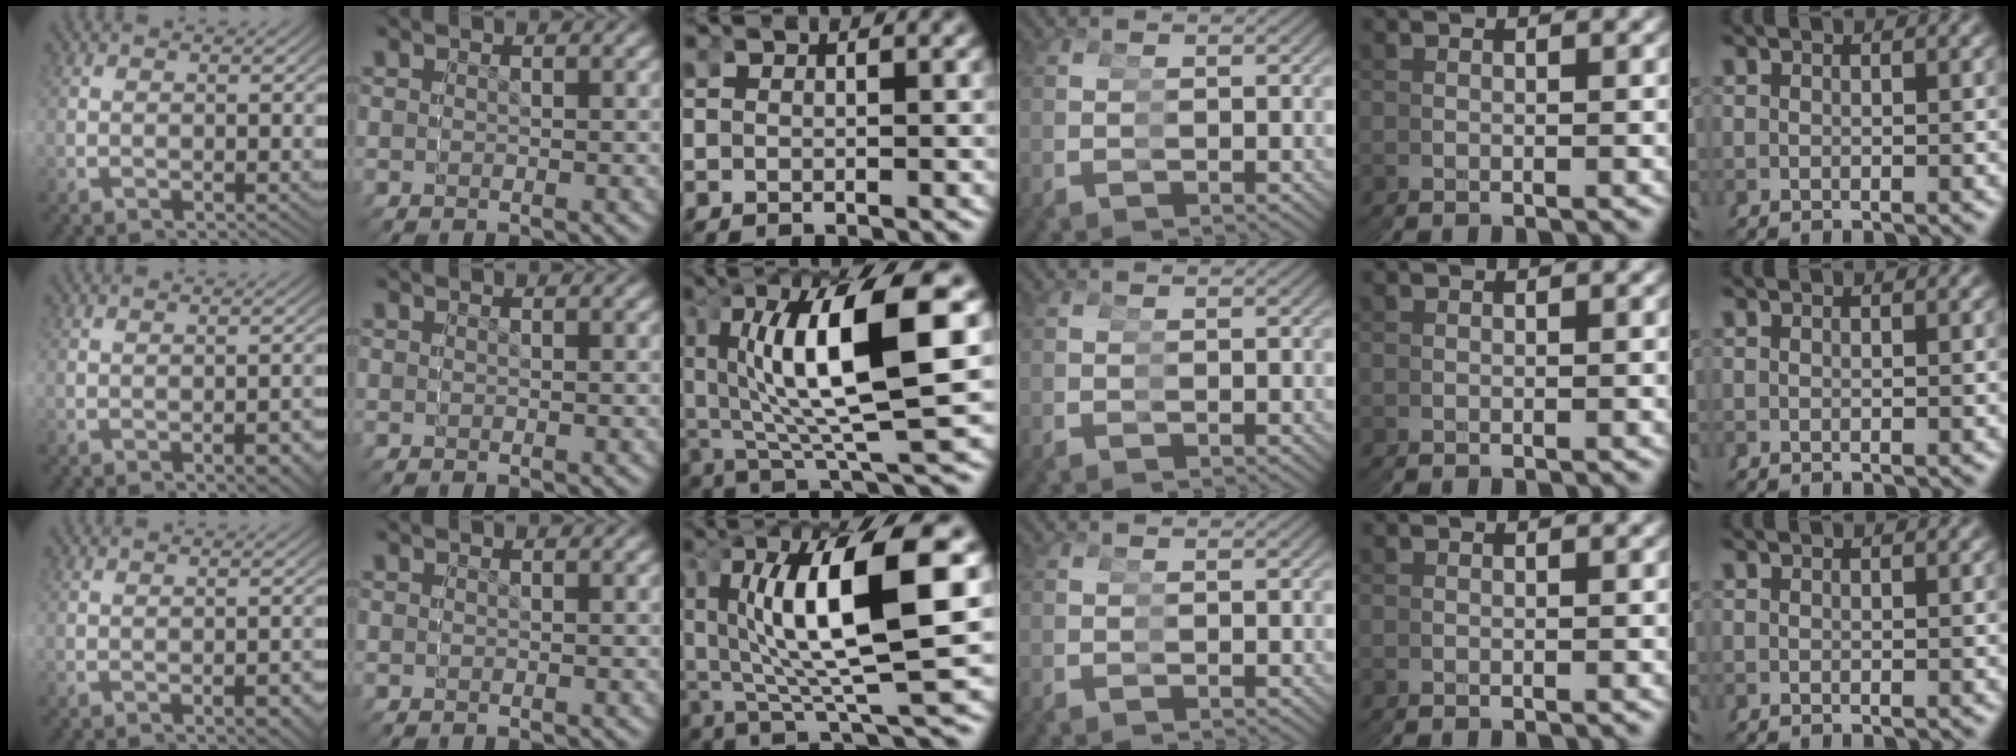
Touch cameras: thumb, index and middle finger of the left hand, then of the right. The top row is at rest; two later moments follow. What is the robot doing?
{"motion": "grasp_and_lifting", "object": "cubes"}